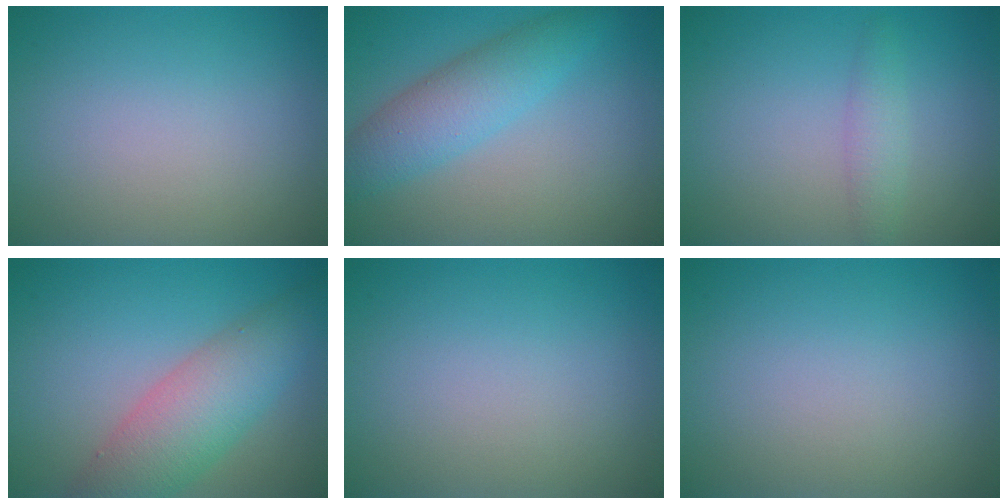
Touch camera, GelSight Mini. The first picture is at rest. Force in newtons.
{"total": 4.5, "press": 4.5, "slide": 0.1}
{"total": 1.7, "press": 1.7, "slide": 0.1}
{"total": 6.5, "press": 6.5, "slide": 0.2}
{"total": 0.0}
{"total": 0.0}